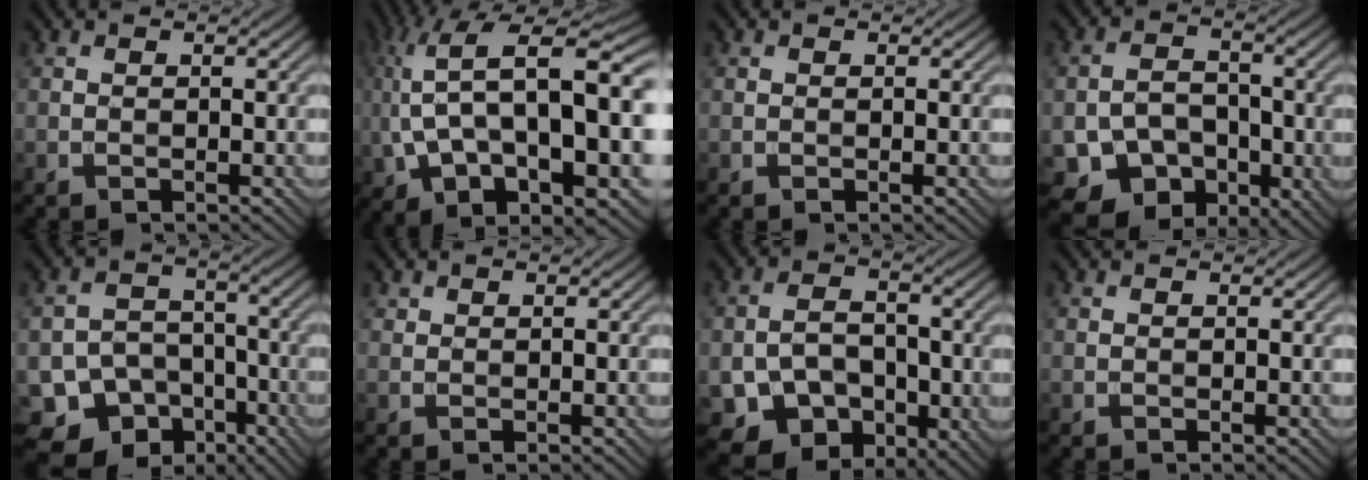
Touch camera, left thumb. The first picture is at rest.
{"total": 19.3, "force": [2.3, 8.6, 17.2], "torque": [-0.326, -0.006, 0.067]}
{"total": 0.0}
{"total": 8.9, "force": [-4.2, 6.4, 4.5], "torque": [-0.070, -0.018, -0.077]}
{"total": 12.0, "force": [-7.3, 8.8, 3.8], "torque": [-0.084, -0.033, -0.118]}
{"total": 0.9, "force": [0.7, 0.4, 0.2], "torque": [-0.007, -0.001, 0.018]}
{"total": 8.8, "force": [-3.4, 6.3, 5.1], "torque": [-0.091, -0.018, -0.059]}
{"total": 0.0}